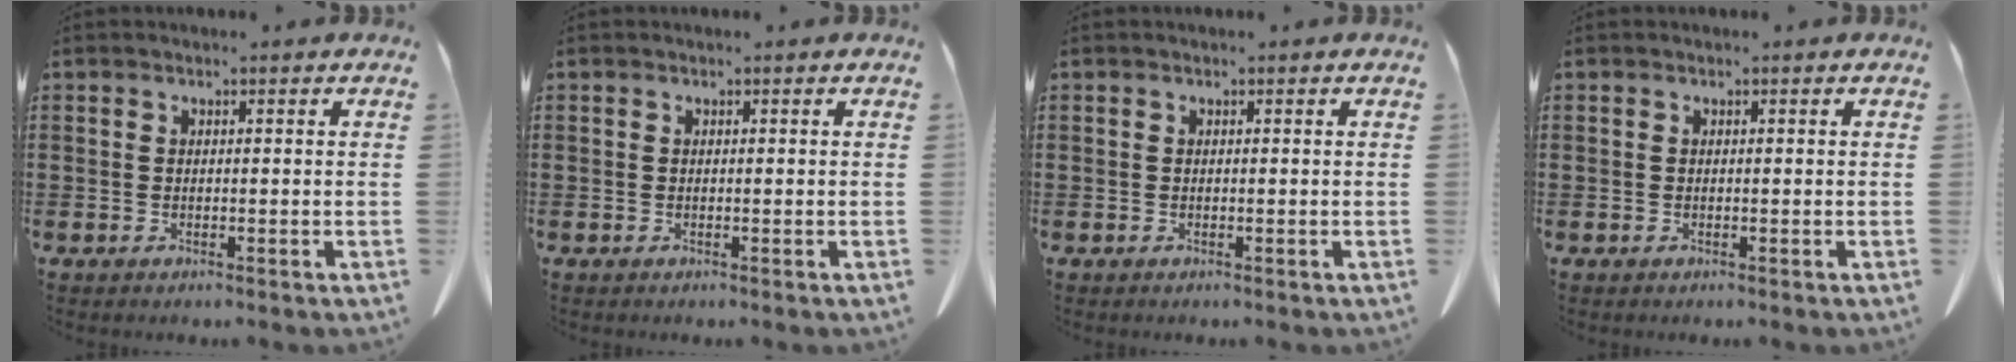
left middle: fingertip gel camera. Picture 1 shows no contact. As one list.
[{"total": 0.0}, {"total": 0.0}, {"total": 0.0}]